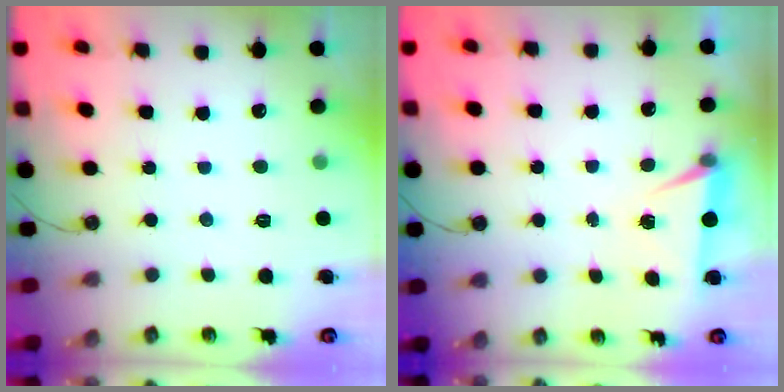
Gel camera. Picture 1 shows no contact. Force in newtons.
{"total": 4.8, "press": 1.9, "slide": 4.4}